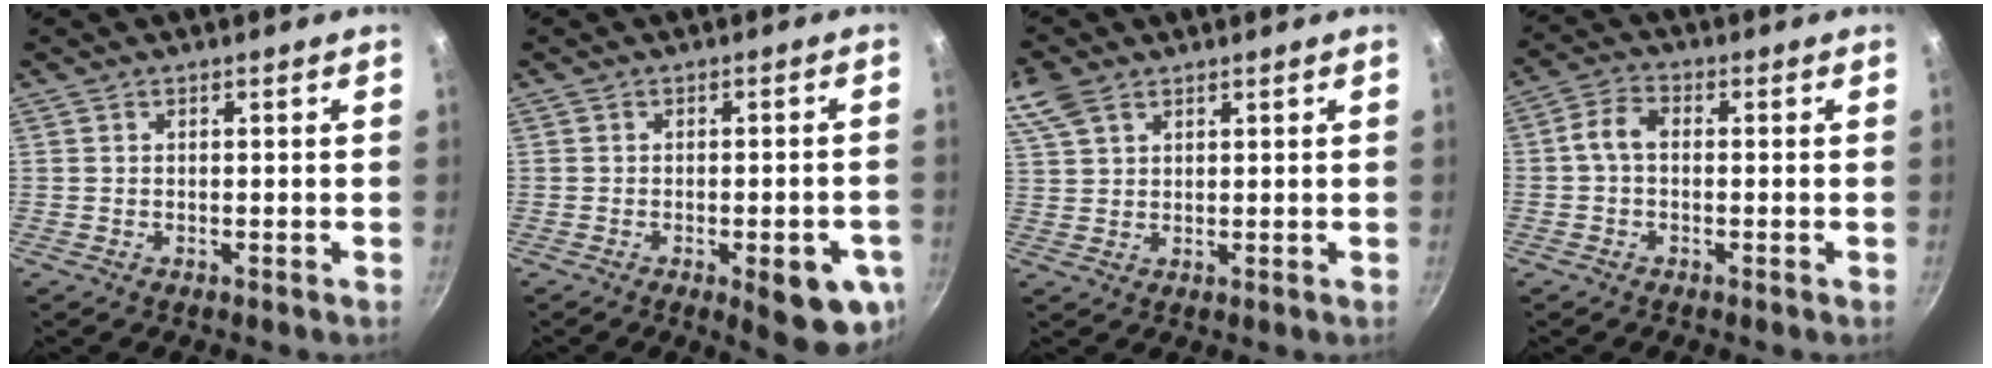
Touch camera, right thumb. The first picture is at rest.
{"total": 10.6, "force": [-3.7, 3.5, 9.2], "torque": [-0.084, 0.008, -0.040]}
{"total": 6.5, "force": [3.9, 3.8, 3.5], "torque": [-0.070, 0.007, 0.079]}
{"total": 4.4, "force": [-0.3, 2.7, 3.5], "torque": [-0.072, 0.023, -0.017]}